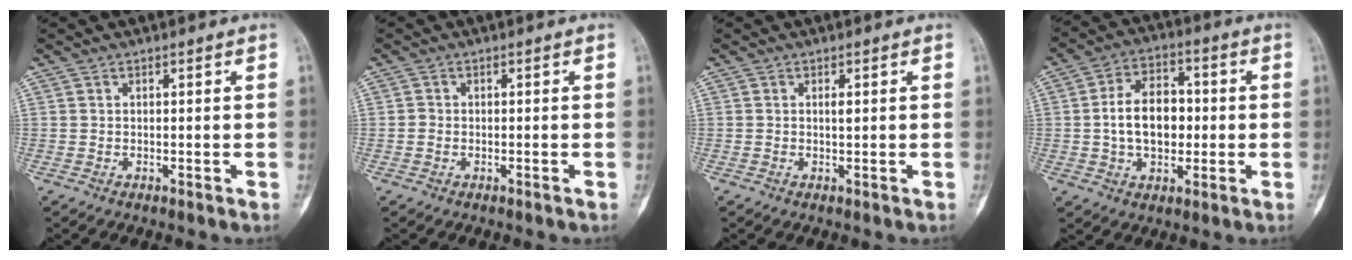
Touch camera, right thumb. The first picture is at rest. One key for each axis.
{"total": 0.9, "fx": -0.4, "fy": 0.7, "fz": 0.4, "tx": -0.002, "ty": 0.004, "tz": -0.010}
{"total": 1.0, "fx": 0.2, "fy": 0.3, "fz": 0.9, "tx": -0.010, "ty": 0.002, "tz": 0.002}
{"total": 11.5, "fx": -0.4, "fy": 7.6, "fz": 8.5, "tx": -0.120, "ty": 0.021, "tz": -0.012}